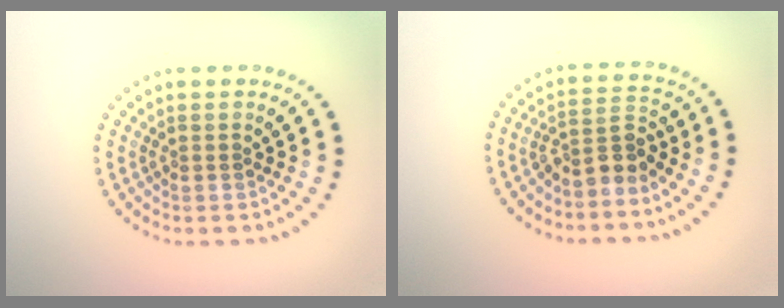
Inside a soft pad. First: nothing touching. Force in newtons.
{"total": 2.8, "press": 2.1, "slide": 1.9}